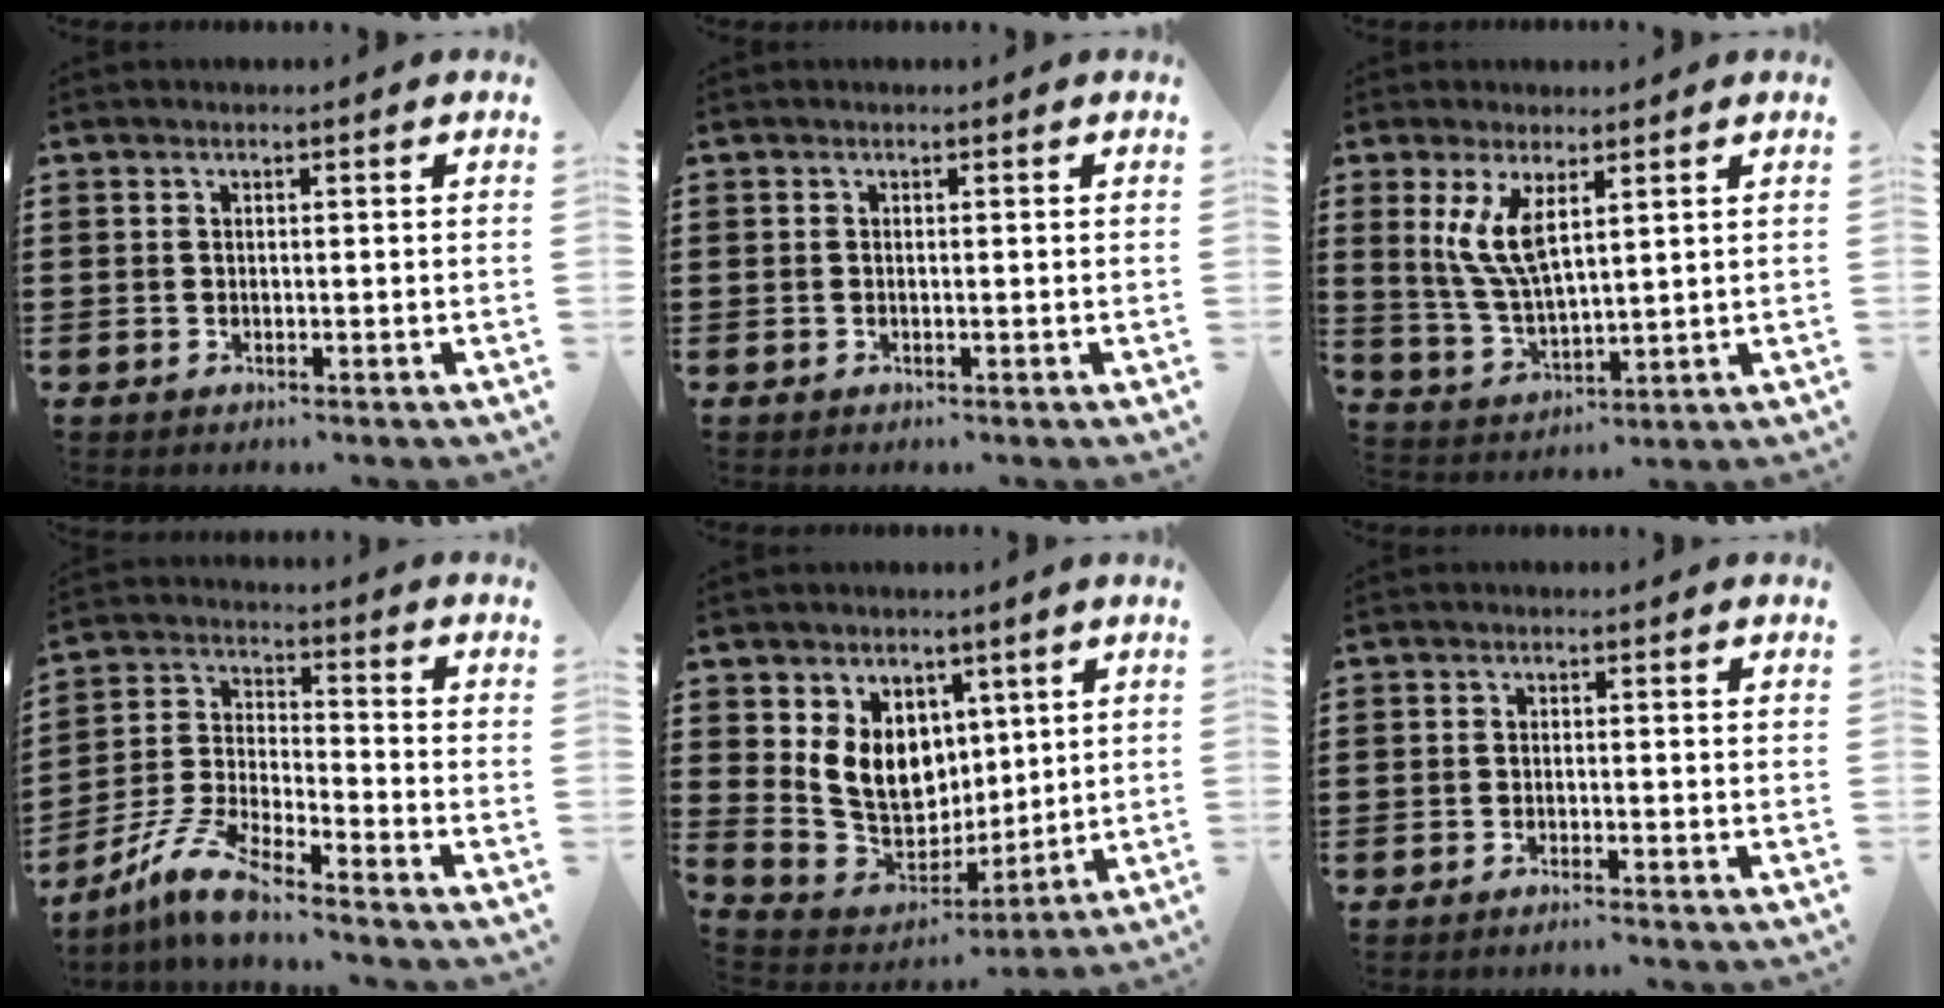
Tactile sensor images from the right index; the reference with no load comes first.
{"total": 0.0}
{"total": 7.5, "force": [2.9, 2.8, 6.4], "torque": [-0.144, -0.004, 0.049]}
{"total": 8.8, "force": [-7.6, 0.9, 4.4], "torque": [-0.115, -0.003, -0.155]}
{"total": 10.0, "force": [3.1, 8.3, 4.6], "torque": [-0.117, -0.007, 0.065]}
{"total": 1.1, "force": [-1.1, -0.1, 0.3], "torque": [-0.007, 0.001, -0.021]}